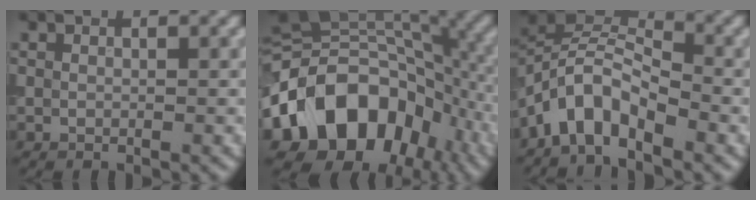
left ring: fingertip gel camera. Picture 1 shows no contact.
{"total": 15.4, "force": [-5.5, 11.3, 8.9], "torque": [-0.149, 0.001, -0.105]}
{"total": 5.5, "force": [-3.3, 2.5, 3.6], "torque": [-0.056, 0.008, -0.075]}